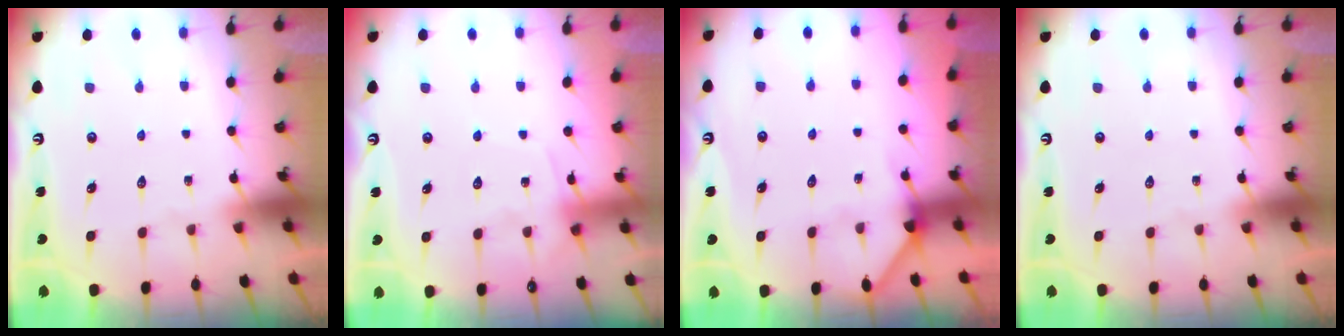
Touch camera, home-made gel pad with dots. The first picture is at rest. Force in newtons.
{"total": 6.5, "press": 6.4, "slide": 0.8}
{"total": 3.9, "press": 3.9, "slide": 0.3}
{"total": 0.0}